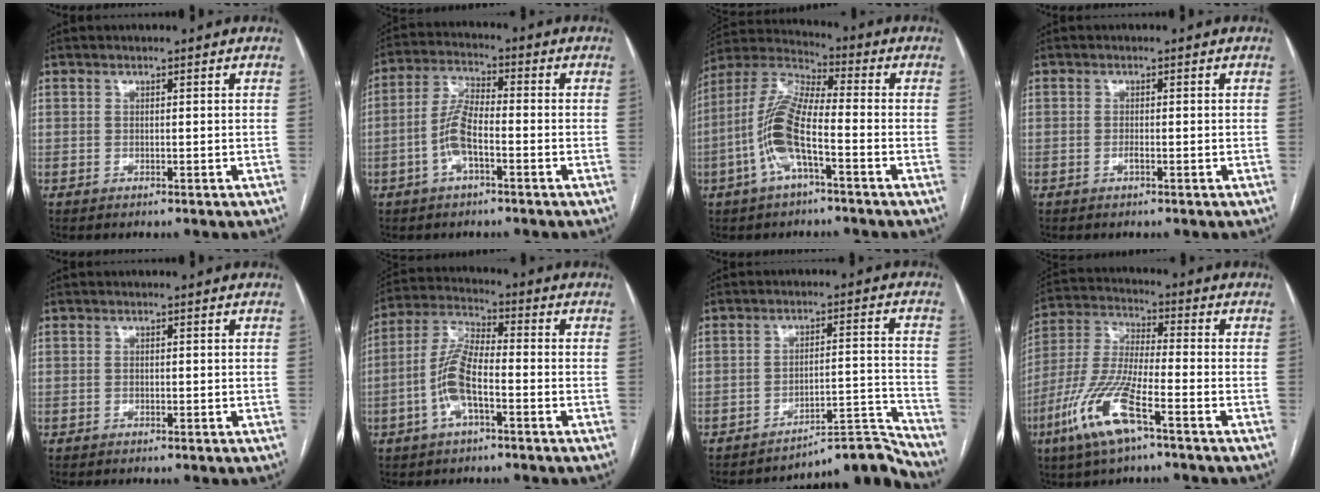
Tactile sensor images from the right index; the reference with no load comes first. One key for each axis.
{"total": 6.8, "fx": -2.3, "fy": 2.1, "fz": 6.0, "tx": -0.135, "ty": 0.012, "tz": -0.048}
{"total": 11.6, "fx": -3.8, "fy": 2.8, "fz": 10.6, "tx": -0.240, "ty": 0.013, "tz": -0.076}
{"total": 0.7, "fx": -0.4, "fy": 0.0, "fz": 0.6, "tx": -0.012, "ty": 0.000, "tz": -0.007}
{"total": 0.0}
{"total": 8.9, "fx": -2.8, "fy": 2.8, "fz": 8.0, "tx": -0.182, "ty": 0.012, "tz": -0.057}
{"total": 9.8, "fx": -9.8, "fy": -0.4, "fz": 0.6, "tx": 0.021, "ty": 0.055, "tz": -0.139}
{"total": 12.9, "fx": -6.5, "fy": 1.9, "fz": 11.0, "tx": -0.241, "ty": -0.016, "tz": -0.130}